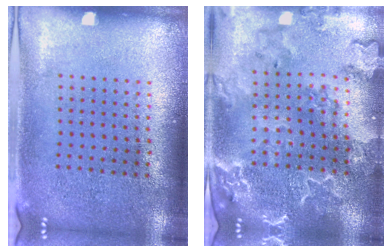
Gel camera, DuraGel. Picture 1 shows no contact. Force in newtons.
{"total": 2.8, "press": 2.6, "slide": 1.0}